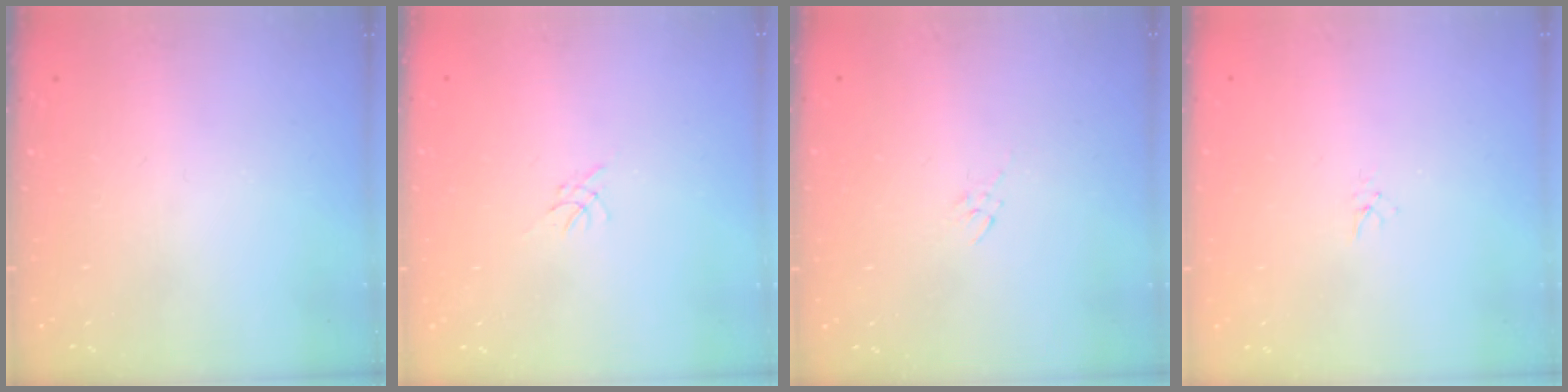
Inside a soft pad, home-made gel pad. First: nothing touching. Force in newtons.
{"total": 0.0}
{"total": 2.7, "press": 2.5, "slide": 0.9}
{"total": 1.5, "press": 1.5, "slide": 0.1}